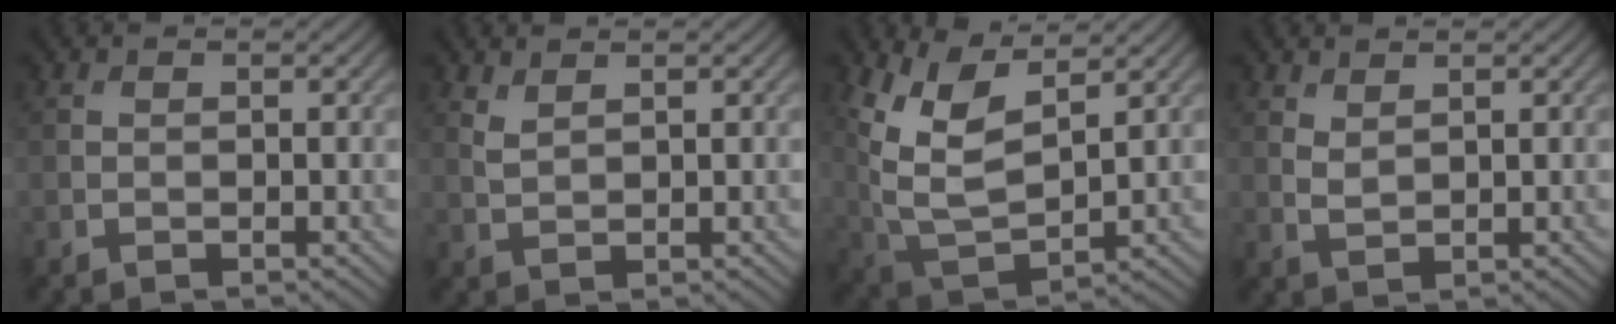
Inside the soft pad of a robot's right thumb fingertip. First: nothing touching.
{"total": 1.6, "force": [1.3, 0.4, 0.8], "torque": [-0.027, -0.001, 0.033]}
{"total": 9.2, "force": [4.4, 4.1, 6.9], "torque": [-0.171, -0.005, 0.089]}
{"total": 1.7, "force": [1.4, 0.5, 0.9], "torque": [-0.026, -0.003, 0.034]}